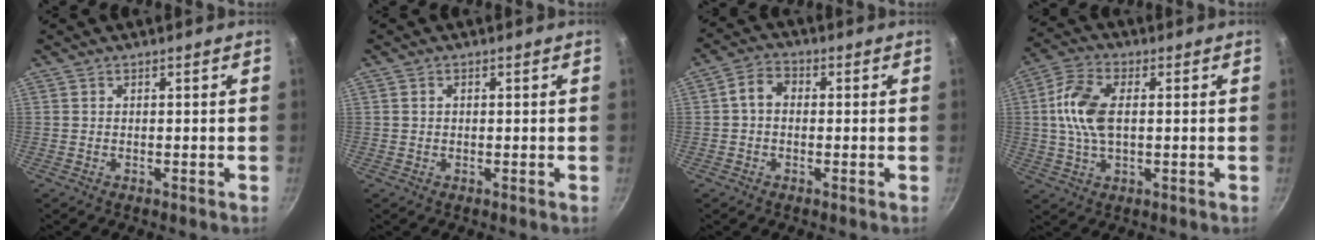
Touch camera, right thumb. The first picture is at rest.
{"total": 1.0, "force": [0.1, 0.8, 0.5], "torque": [-0.008, 0.005, 0.002]}
{"total": 4.4, "force": [0.0, 3.4, 2.8], "torque": [-0.042, 0.013, -0.010]}
{"total": 10.4, "force": [1.0, 5.7, 8.6], "torque": [-0.170, 0.016, 0.011]}